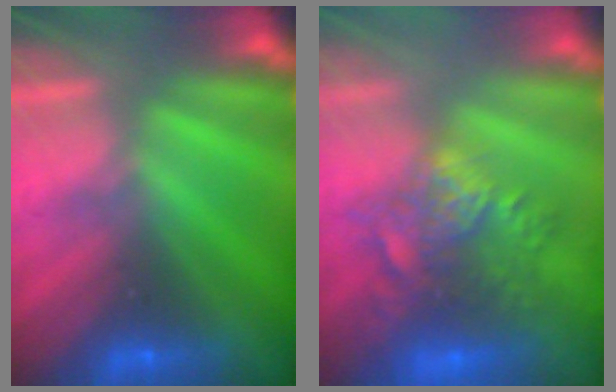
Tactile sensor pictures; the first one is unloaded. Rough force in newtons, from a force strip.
{"total": 6.5}